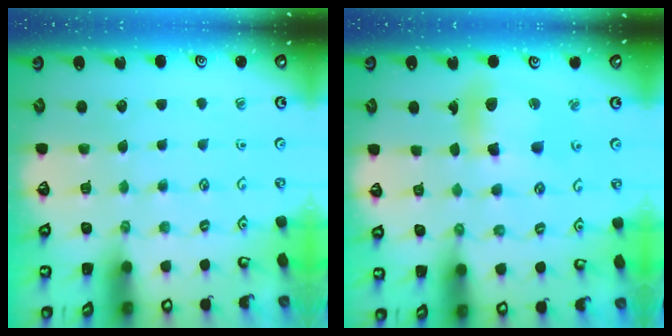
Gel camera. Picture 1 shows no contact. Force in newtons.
{"total": 10.9, "press": 10.7, "slide": 2.3}